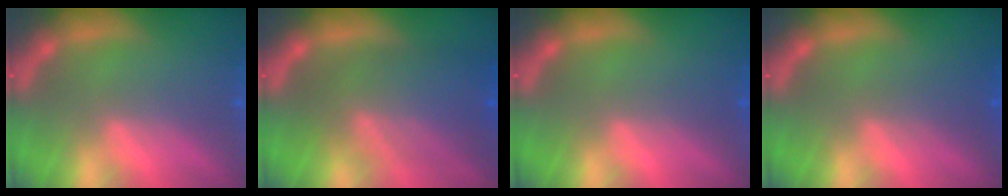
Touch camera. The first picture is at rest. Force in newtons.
{"total": 8.5}
{"total": 0.9}
{"total": 2.0}